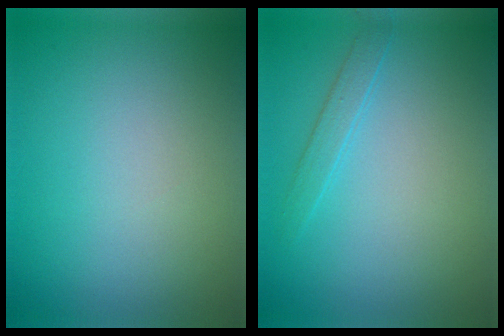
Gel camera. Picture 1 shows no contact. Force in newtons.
{"total": 1.3, "press": 1.3, "slide": 0.1}